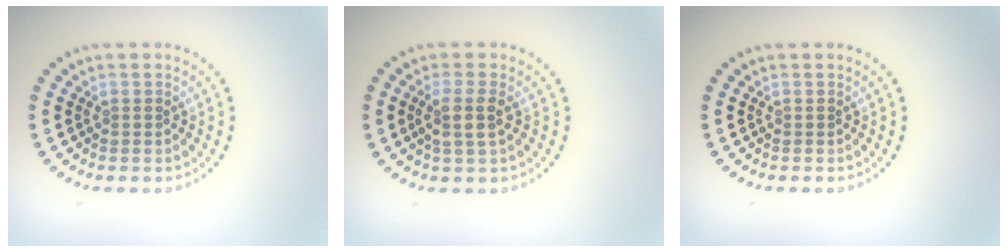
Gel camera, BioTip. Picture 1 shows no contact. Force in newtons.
{"total": 2.3, "press": 2.0, "slide": 1.1}
{"total": 0.0}